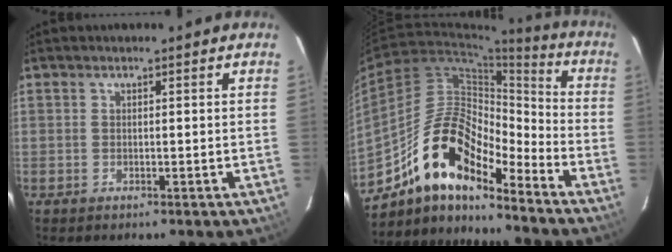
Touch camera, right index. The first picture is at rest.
{"total": 16.3, "force": [-12.3, 5.5, 9.1], "torque": [-0.158, 0.017, -0.233]}